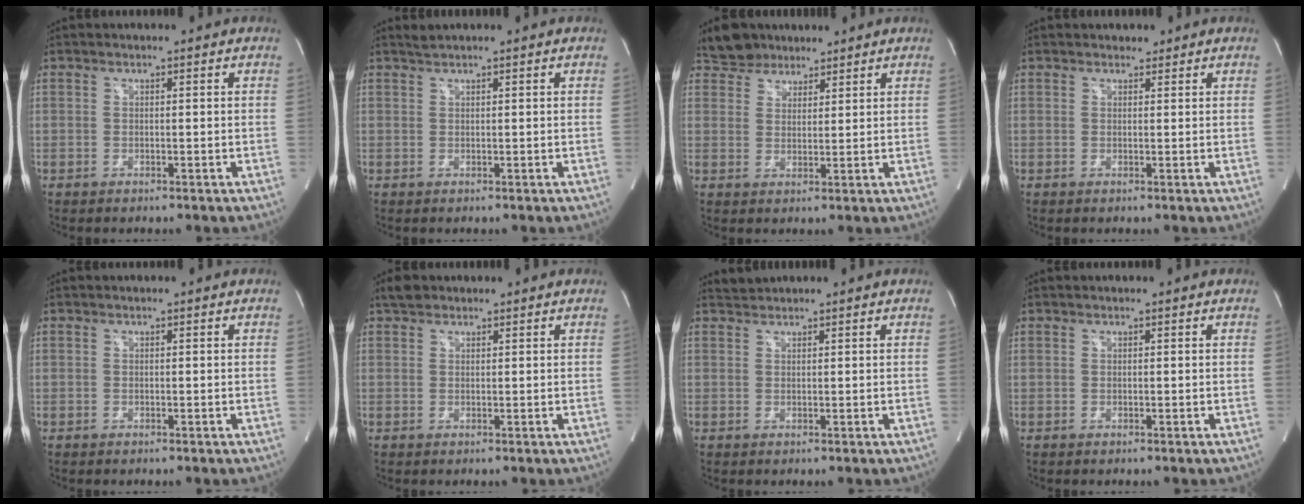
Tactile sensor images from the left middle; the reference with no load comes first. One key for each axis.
{"total": 0.8, "fx": 0.7, "fy": -0.2, "fz": 0.2, "tx": -0.009, "ty": 0.006, "tz": 0.020}
{"total": 4.9, "fx": 4.0, "fy": 2.8, "fz": 0.4, "tx": -0.011, "ty": 0.016, "tz": 0.070}
{"total": 1.0, "fx": 0.8, "fy": 0.6, "fz": 0.0, "tx": -0.002, "ty": 0.002, "tz": 0.009}
{"total": 0.0}
{"total": 2.0, "fx": 1.6, "fy": 1.1, "fz": 0.5, "tx": -0.012, "ty": 0.015, "tz": 0.026}
{"total": 1.2, "fx": 1.2, "fy": -0.1, "fz": -0.4, "tx": -0.003, "ty": 0.009, "tz": 0.028}
{"total": 0.0}